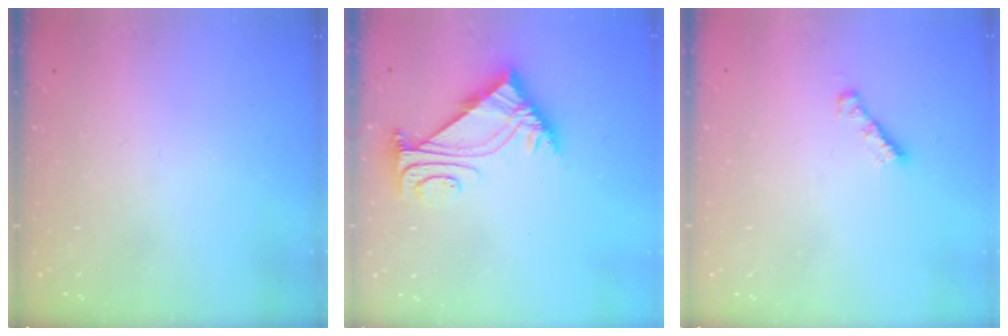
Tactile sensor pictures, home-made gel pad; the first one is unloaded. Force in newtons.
{"total": 5.7, "press": 5.6, "slide": 1.0}
{"total": 2.3, "press": 2.3, "slide": 0.4}